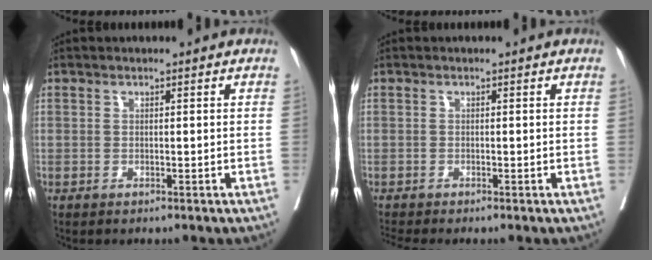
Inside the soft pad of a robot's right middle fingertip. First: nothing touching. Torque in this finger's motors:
{"motor_torque": [0.45, -0.37, 0.04, 0.02]}